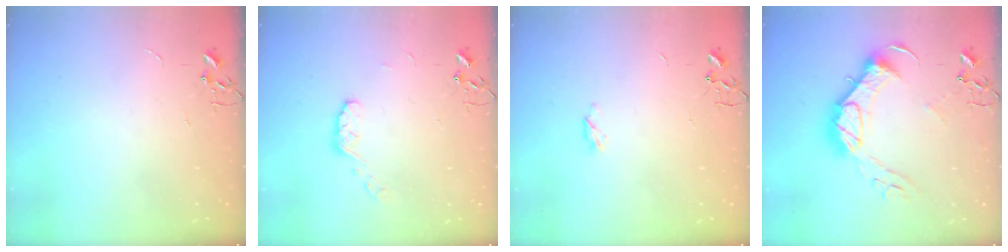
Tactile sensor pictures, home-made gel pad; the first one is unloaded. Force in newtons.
{"total": 6.4, "press": 6.3, "slide": 0.4}
{"total": 3.9, "press": 3.9, "slide": 0.7}
{"total": 15.5, "press": 15.4, "slide": 1.4}